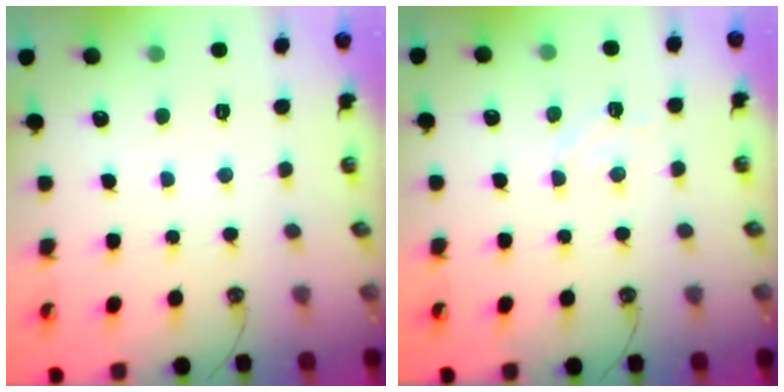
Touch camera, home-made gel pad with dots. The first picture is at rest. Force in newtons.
{"total": 4.9, "press": 4.9, "slide": 0.5}